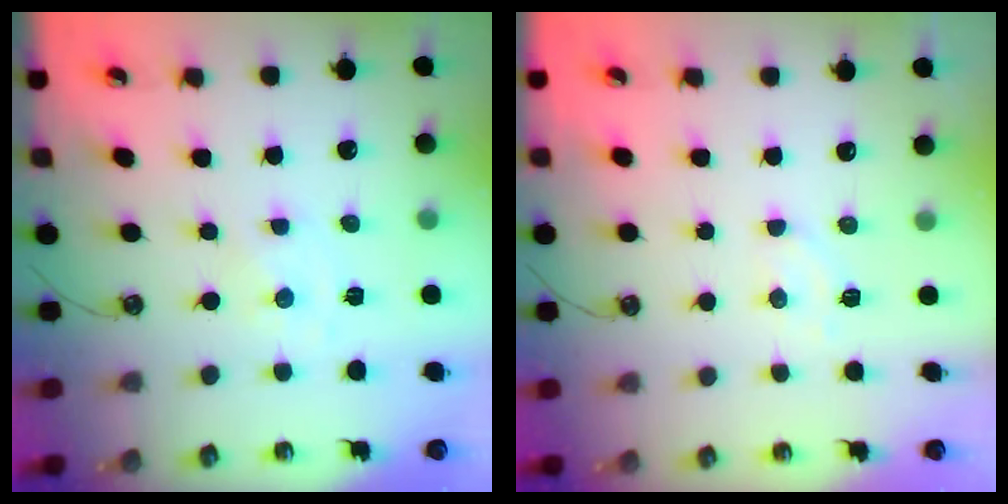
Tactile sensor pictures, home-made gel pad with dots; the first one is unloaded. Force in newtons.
{"total": 4.9, "press": 4.9, "slide": 0.6}